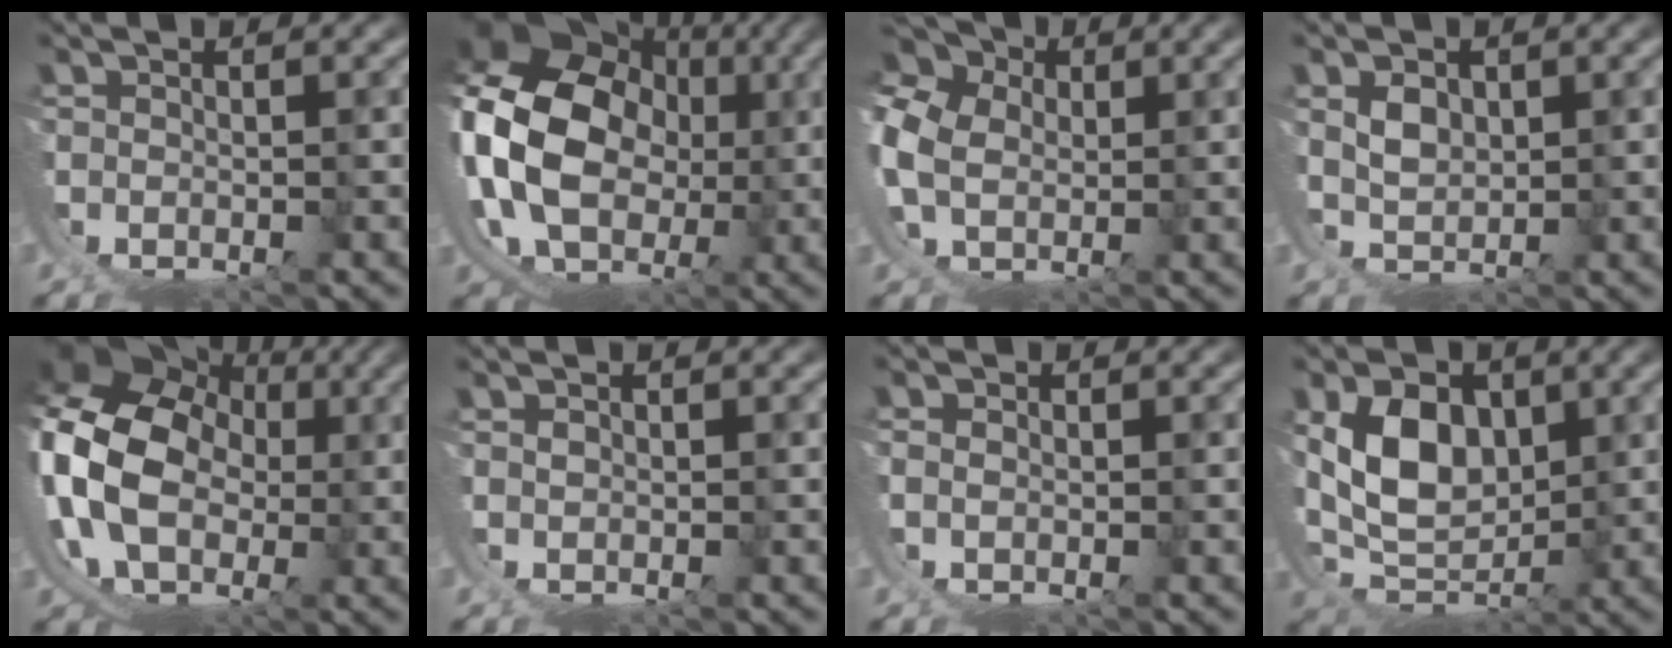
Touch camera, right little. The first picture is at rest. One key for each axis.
{"total": 19.5, "fx": 4.3, "fy": 15.3, "fz": 11.2, "tx": -0.279, "ty": -0.041, "tz": 0.080}
{"total": 9.8, "fx": 4.5, "fy": 7.3, "fz": 4.7, "tx": -0.119, "ty": 0.010, "tz": 0.061}
{"total": 3.0, "fx": 2.8, "fy": -0.7, "fz": 0.5, "tx": -0.005, "ty": 0.000, "tz": 0.057}
{"total": 17.8, "fx": 3.0, "fy": 14.7, "fz": 9.6, "tx": -0.255, "ty": -0.047, "tz": 0.058}
{"total": 0.8, "fx": 0.7, "fy": 0.0, "fz": -0.2, "tx": 0.004, "ty": 0.004, "tz": 0.010}
{"total": 0.9, "fx": 0.4, "fy": 0.7, "fz": 0.4, "tx": -0.012, "ty": -0.001, "tz": 0.006}
{"total": 7.1, "fx": 3.0, "fy": 4.1, "fz": 5.0, "tx": -0.117, "ty": -0.030, "tz": 0.072}